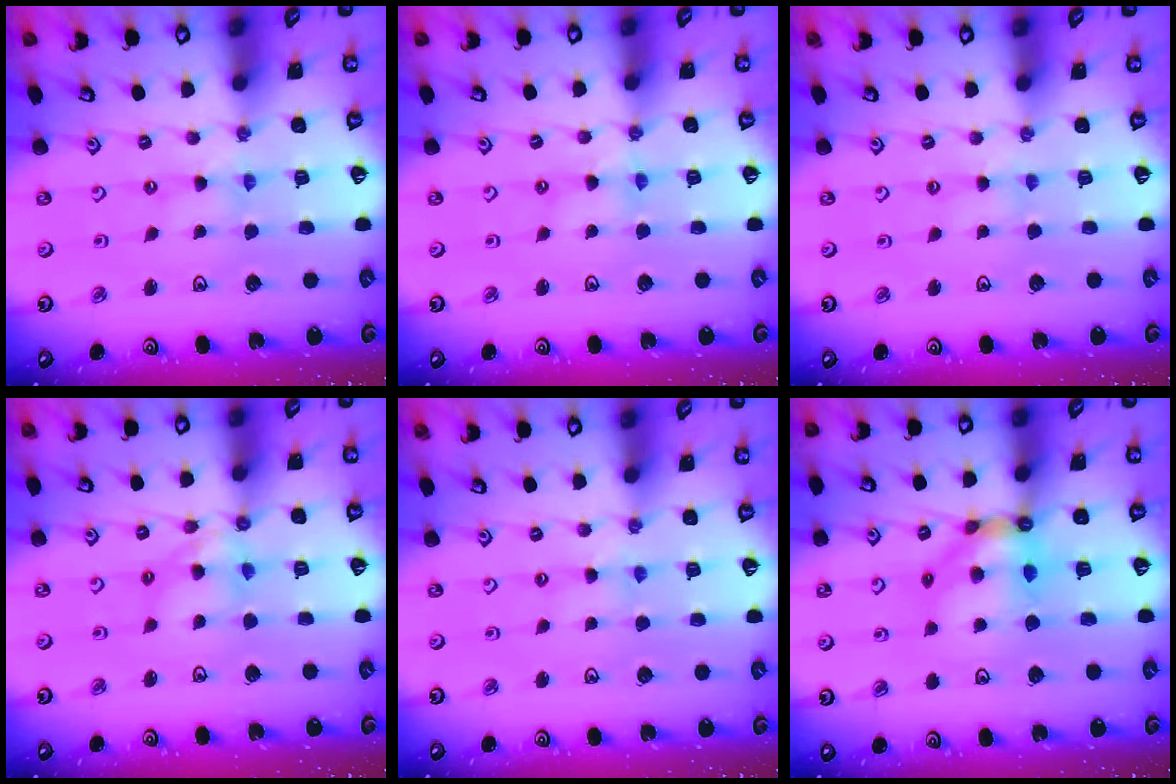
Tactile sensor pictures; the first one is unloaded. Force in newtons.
{"total": 2.3, "press": 2.3, "slide": 0.3}
{"total": 1.4, "press": 1.4, "slide": 0.3}
{"total": 8.9, "press": 8.8, "slide": 0.7}
{"total": 1.3, "press": 1.2, "slide": 0.3}
{"total": 9.9, "press": 9.8, "slide": 1.0}